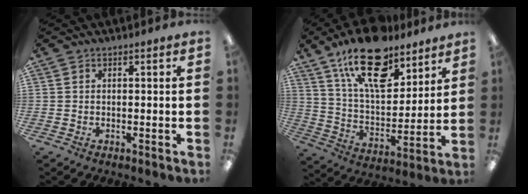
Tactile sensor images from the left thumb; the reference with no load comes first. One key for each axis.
{"total": 21.5, "fx": 14.2, "fy": 10.0, "fz": 12.7, "tx": -0.213, "ty": -0.069, "tz": 0.249}